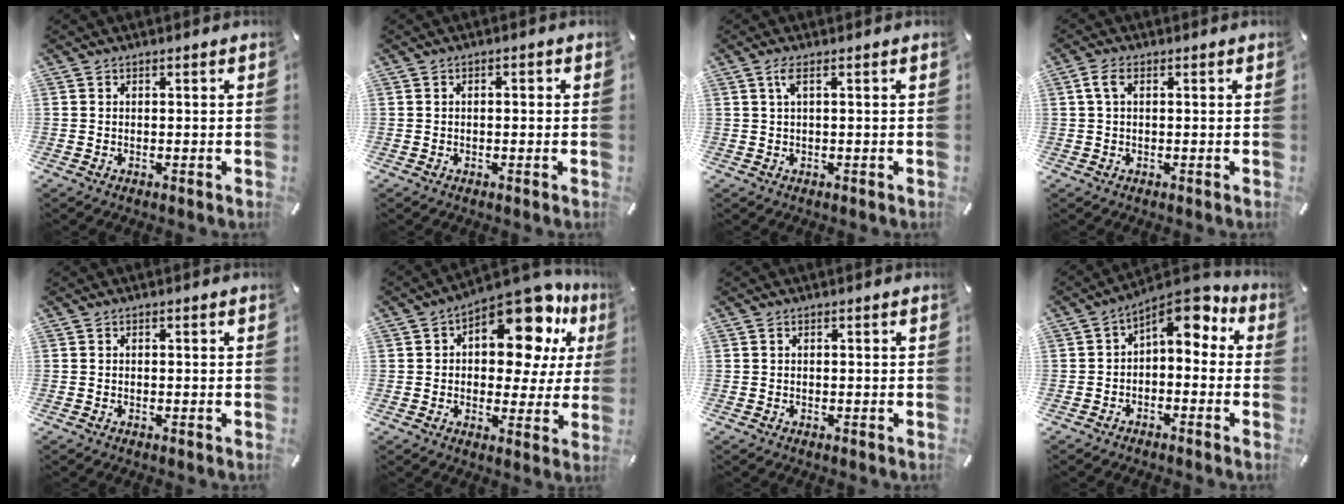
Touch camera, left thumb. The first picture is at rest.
{"total": 1.1, "force": [-0.4, 0.6, 0.8], "torque": [-0.017, 0.003, -0.009]}
{"total": 2.4, "force": [0.7, 0.3, 2.3], "torque": [-0.047, 0.002, 0.010]}
{"total": 3.1, "force": [0.6, 1.6, 2.6], "torque": [-0.062, 0.005, 0.007]}
{"total": 0.0}
{"total": 17.0, "force": [9.4, 8.9, 11.0], "torque": [-0.144, -0.075, 0.158]}
{"total": 0.0}
{"total": 6.5, "force": [2.9, 3.8, 4.4], "torque": [-0.066, -0.027, 0.044]}